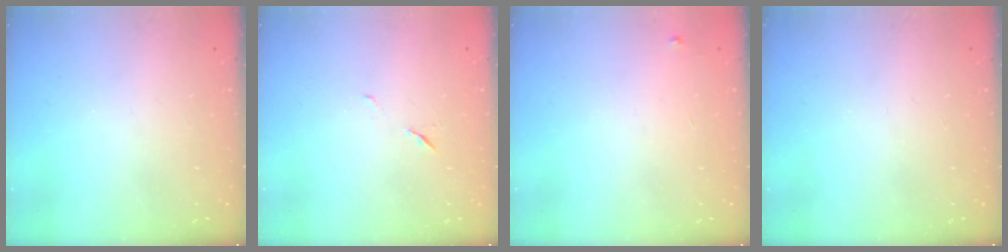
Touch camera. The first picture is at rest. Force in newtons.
{"total": 3.8, "press": 3.4, "slide": 1.7}
{"total": 3.2, "press": 3.2, "slide": 0.2}
{"total": 0.0}